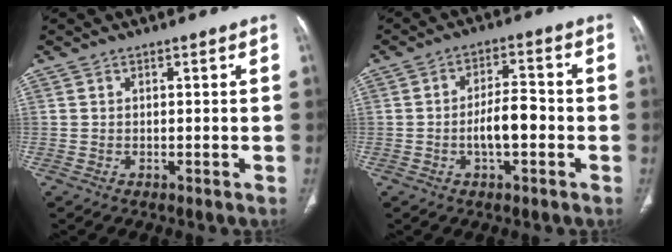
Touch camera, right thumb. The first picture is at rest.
{"total": 6.9, "force": [-1.7, 2.9, 6.0], "torque": [-0.101, 0.023, -0.031]}